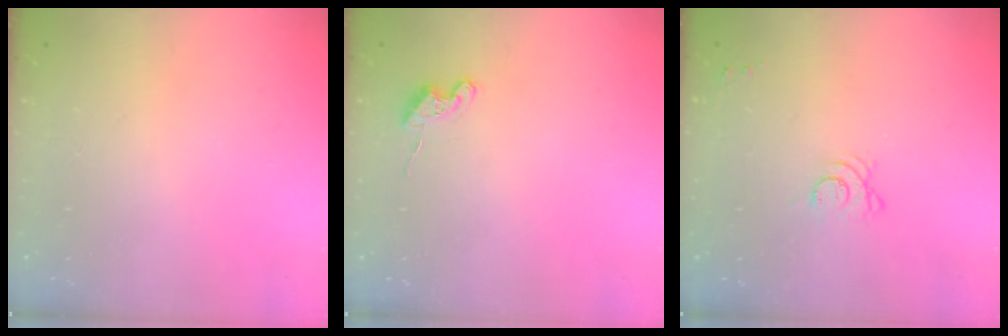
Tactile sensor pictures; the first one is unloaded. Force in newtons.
{"total": 5.1, "press": 5.1, "slide": 0.6}
{"total": 4.4, "press": 4.3, "slide": 1.2}